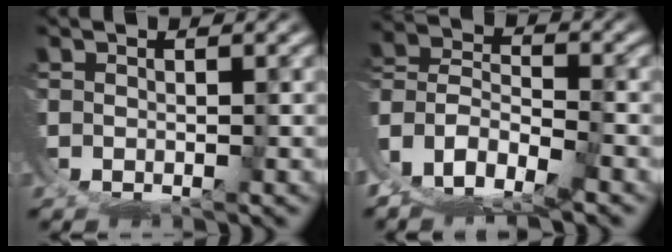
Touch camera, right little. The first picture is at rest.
{"total": 7.4, "force": [-0.8, 6.2, 3.9], "torque": [-0.097, -0.033, -0.011]}